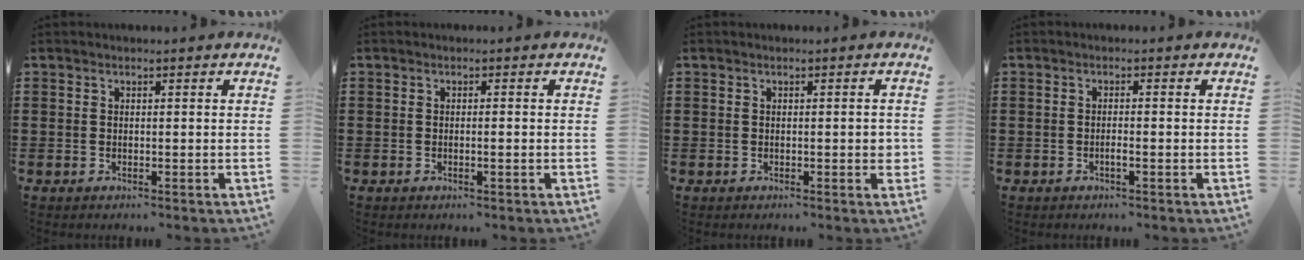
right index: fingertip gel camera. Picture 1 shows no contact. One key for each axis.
{"total": 0.8, "fx": -0.3, "fy": 0.0, "fz": 0.7, "tx": -0.012, "ty": -0.005, "tz": -0.004}
{"total": 1.3, "fx": -0.2, "fy": 0.3, "fz": 1.2, "tx": -0.021, "ty": -0.002, "tz": -0.002}
{"total": 1.3, "fx": -0.6, "fy": 0.0, "fz": 1.2, "tx": -0.020, "ty": -0.002, "tz": -0.011}